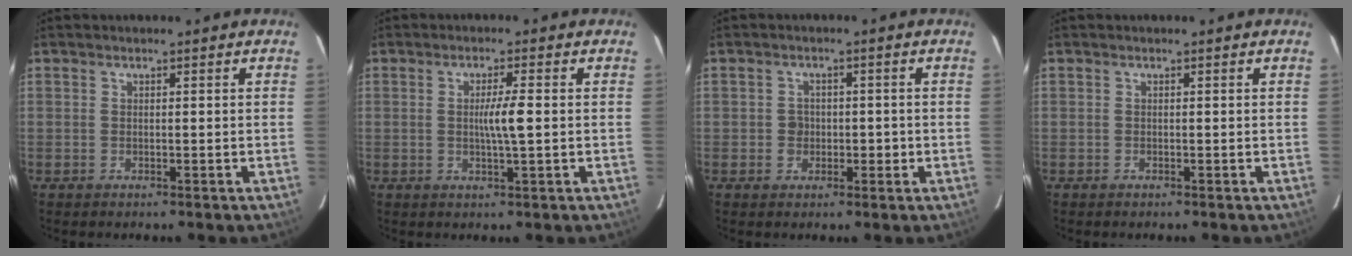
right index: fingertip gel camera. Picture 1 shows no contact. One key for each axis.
{"total": 3.9, "fx": 0.0, "fy": -0.2, "fz": 3.9, "tx": -0.071, "ty": -0.004, "tz": 0.000}
{"total": 2.9, "fx": -0.4, "fy": 2.4, "fz": 1.5, "tx": -0.016, "ty": 0.008, "tz": -0.003}
{"total": 0.0}